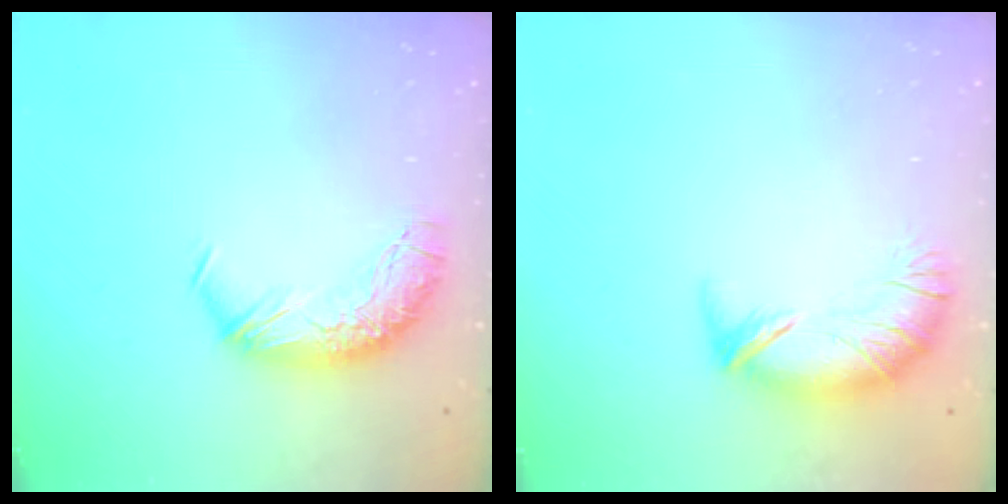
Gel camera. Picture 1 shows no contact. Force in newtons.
{"total": 4.0, "press": 3.4, "slide": 2.1}